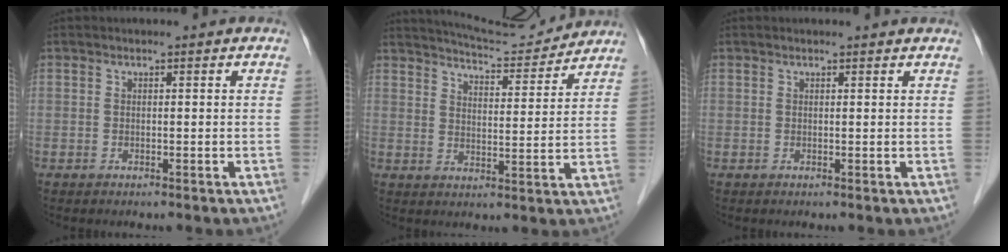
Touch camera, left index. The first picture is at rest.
{"total": 10.7, "force": [10.5, 0.3, 1.7], "torque": [-0.035, 0.007, 0.154]}
{"total": 2.5, "force": [2.5, 0.4, 0.6], "torque": [-0.013, 0.015, 0.026]}